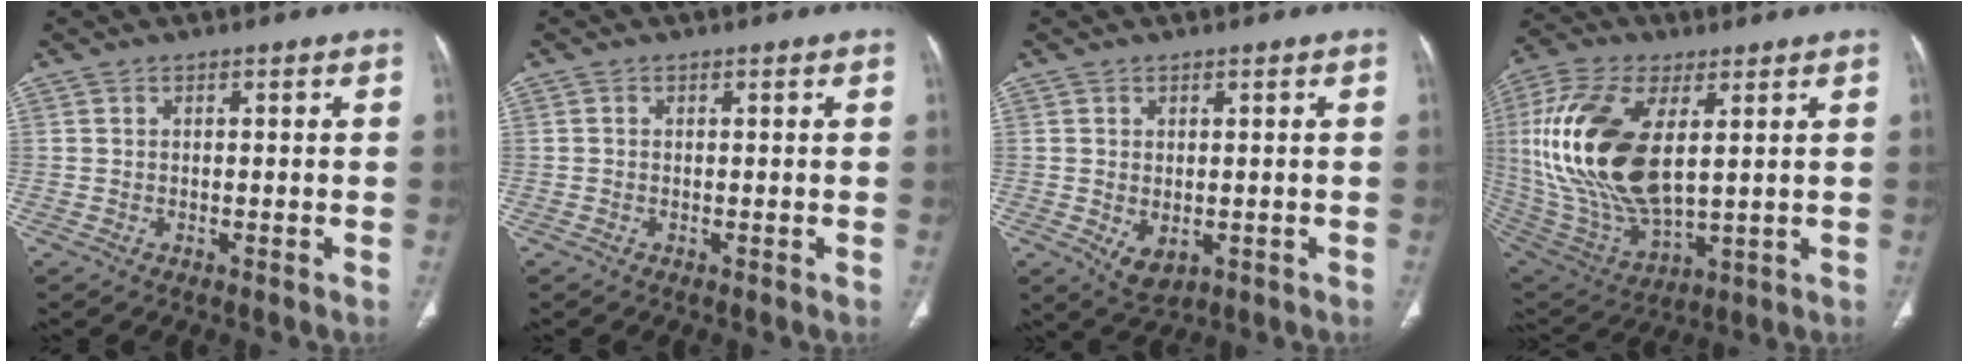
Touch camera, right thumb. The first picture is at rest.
{"total": 0.0}
{"total": 4.3, "force": [-0.8, 2.8, 3.2], "torque": [-0.049, -0.008, 0.002]}
{"total": 23.7, "force": [4.3, 11.8, 20.1], "torque": [-0.424, -0.022, 0.086]}